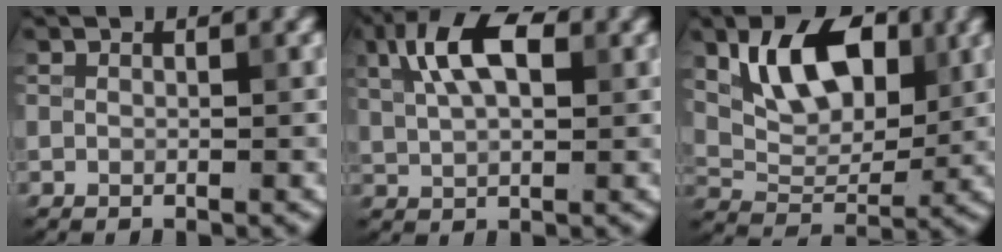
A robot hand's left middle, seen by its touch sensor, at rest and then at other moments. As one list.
[{"total": 6.6, "force": [2.3, 3.2, 5.2], "torque": [-0.102, 0.016, 0.032]}, {"total": 7.6, "force": [2.9, 4.3, 5.5], "torque": [-0.088, -0.004, 0.046]}]